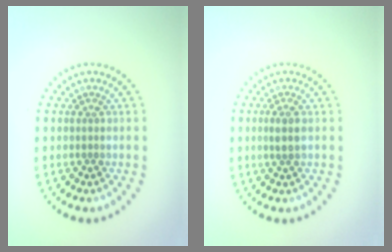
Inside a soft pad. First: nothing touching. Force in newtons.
{"total": 1.5, "press": 1.4, "slide": 0.5}